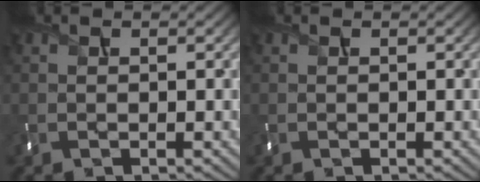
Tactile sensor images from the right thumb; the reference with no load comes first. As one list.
[{"total": 0.0}]